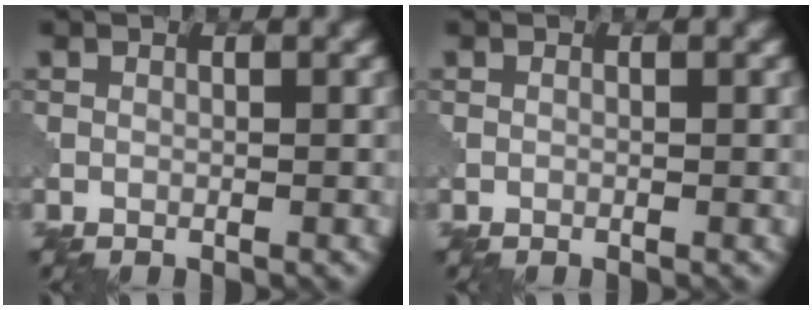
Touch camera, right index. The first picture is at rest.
{"total": 0.0}